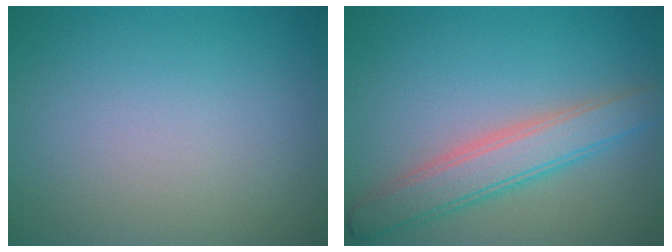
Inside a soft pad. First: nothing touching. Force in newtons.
{"total": 4.5, "press": 4.5, "slide": 0.1}